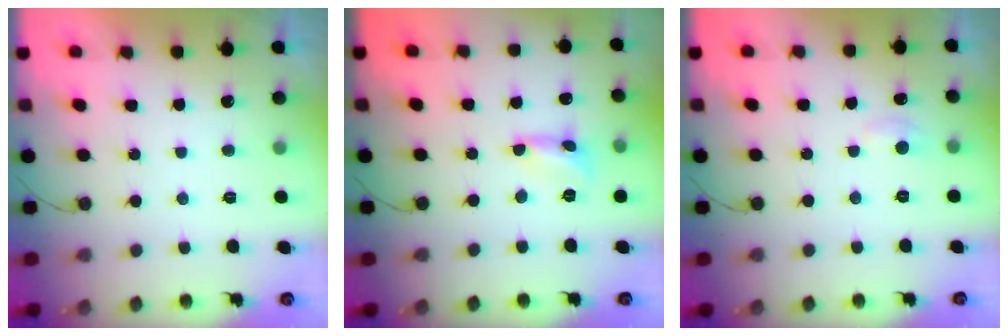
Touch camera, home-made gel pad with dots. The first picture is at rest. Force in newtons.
{"total": 2.4, "press": 2.4, "slide": 0.2}
{"total": 4.3, "press": 4.3, "slide": 0.6}